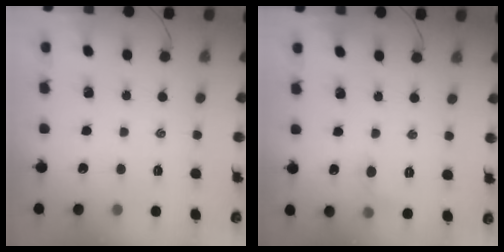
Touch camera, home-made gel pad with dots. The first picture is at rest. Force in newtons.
{"total": 5.9, "press": 5.5, "slide": 2.0}